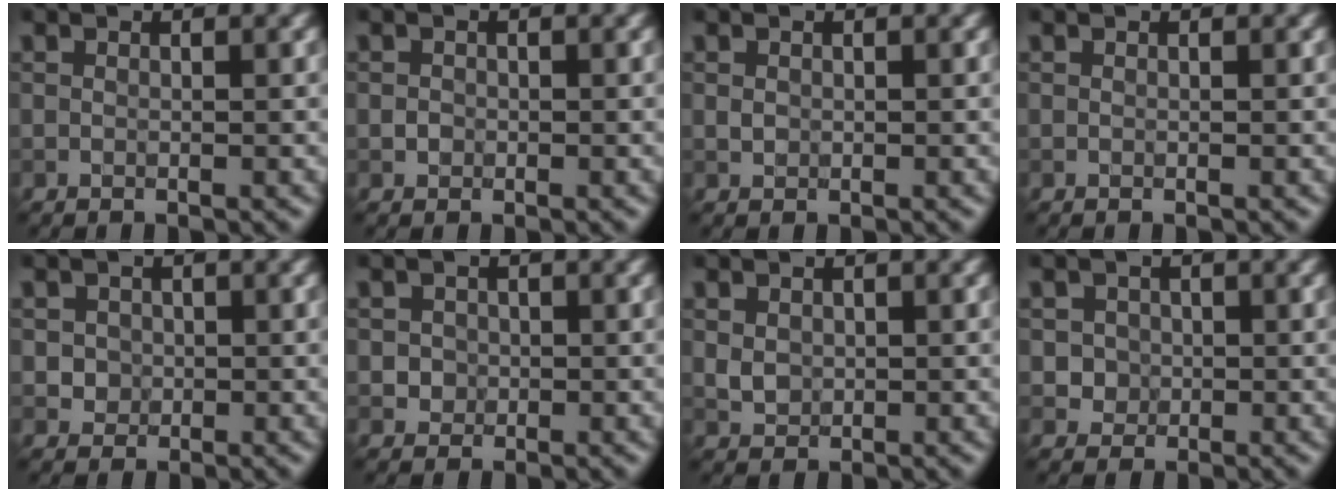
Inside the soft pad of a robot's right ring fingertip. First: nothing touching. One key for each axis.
{"total": 0.7, "fx": -0.2, "fy": 0.6, "fz": 0.2, "tx": 0.000, "ty": -0.002, "tz": -0.005}
{"total": 0.7, "fx": 0.1, "fy": 0.6, "fz": 0.3, "tx": -0.005, "ty": -0.002, "tz": 0.001}
{"total": 0.0}
{"total": 1.5, "fx": 0.1, "fy": 1.5, "fz": 0.4, "tx": 0.002, "ty": -0.001, "tz": 0.013}
{"total": 1.3, "fx": 0.0, "fy": 1.3, "fz": 0.3, "tx": 0.008, "ty": -0.002, "tz": 0.007}
{"total": 1.4, "fx": 0.2, "fy": 1.2, "fz": 0.7, "tx": -0.015, "ty": -0.002, "tz": 0.007}
{"total": 2.0, "fx": 0.3, "fy": 1.9, "fz": 0.6, "tx": 0.001, "ty": 0.001, "tz": 0.015}